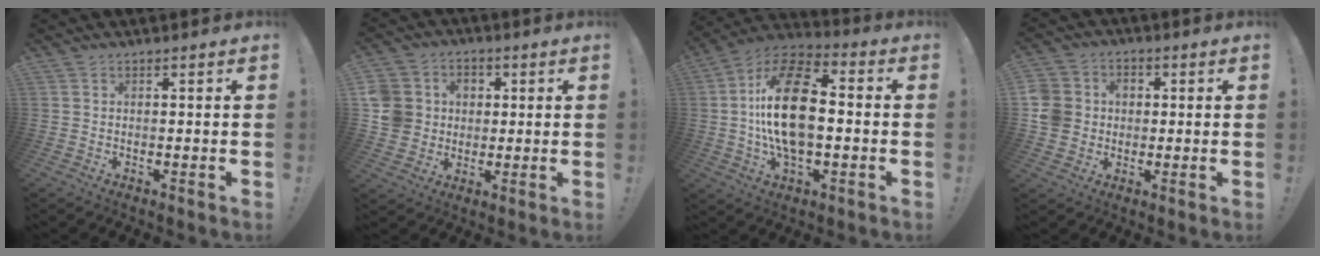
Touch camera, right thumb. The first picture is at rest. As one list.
[{"total": 11.2, "force": [0.5, 10.6, 3.6], "torque": [-0.059, 0.004, 0.016]}, {"total": 20.5, "force": [-0.4, 11.4, 17.0], "torque": [-0.308, 0.014, -0.010]}, {"total": 9.6, "force": [-0.7, 8.9, 3.4], "torque": [-0.054, 0.011, -0.010]}]